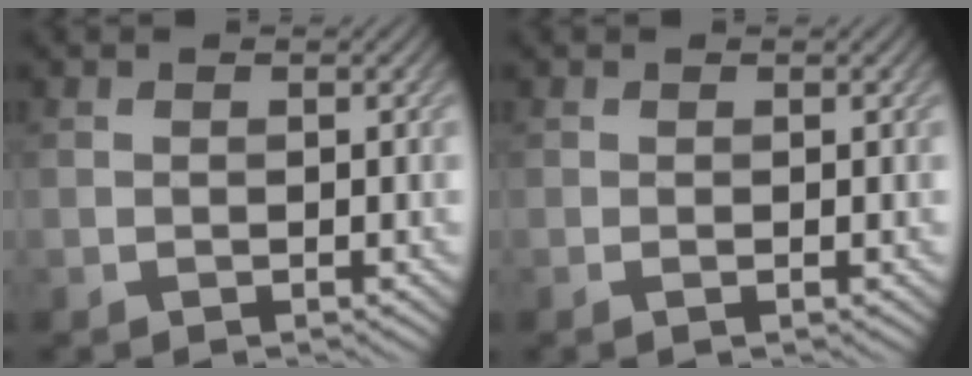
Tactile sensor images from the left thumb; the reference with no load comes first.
{"total": 0.5, "force": [-0.1, 0.0, 0.5], "torque": [-0.013, -0.004, -0.003]}